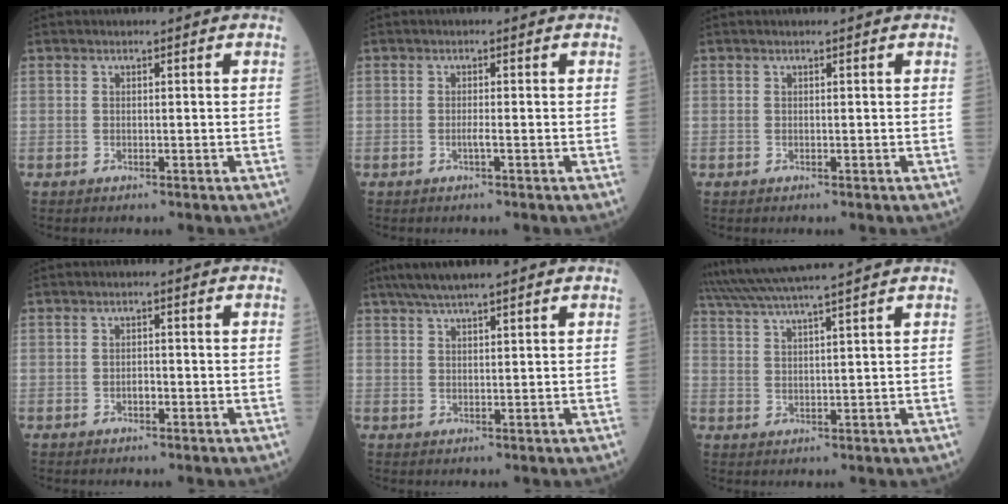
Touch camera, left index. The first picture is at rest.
{"total": 1.1, "force": [-0.9, -0.3, 0.6], "torque": [-0.013, -0.005, -0.015]}
{"total": 0.0}
{"total": 1.3, "force": [-1.0, 0.4, 0.7], "torque": [-0.012, -0.003, -0.017]}
{"total": 6.6, "force": [5.1, 0.2, 4.1], "torque": [-0.068, 0.031, 0.086]}
{"total": 11.8, "force": [10.3, -1.3, 5.6], "torque": [-0.109, 0.022, 0.157]}